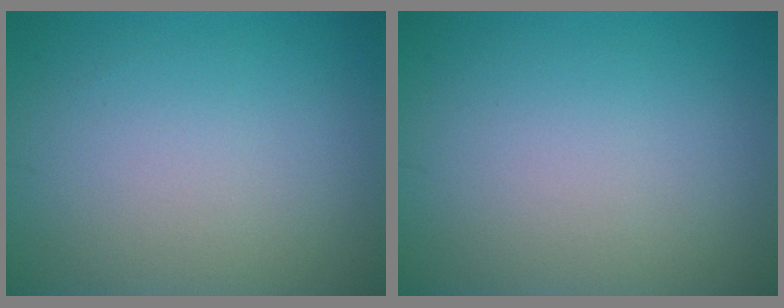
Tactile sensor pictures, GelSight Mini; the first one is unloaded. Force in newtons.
{"total": 0.0}